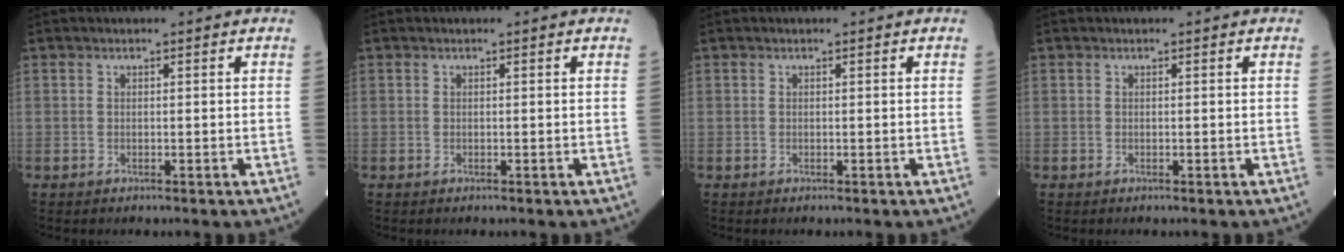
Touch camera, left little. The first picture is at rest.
{"total": 0.0}
{"total": 0.0}
{"total": 0.0}